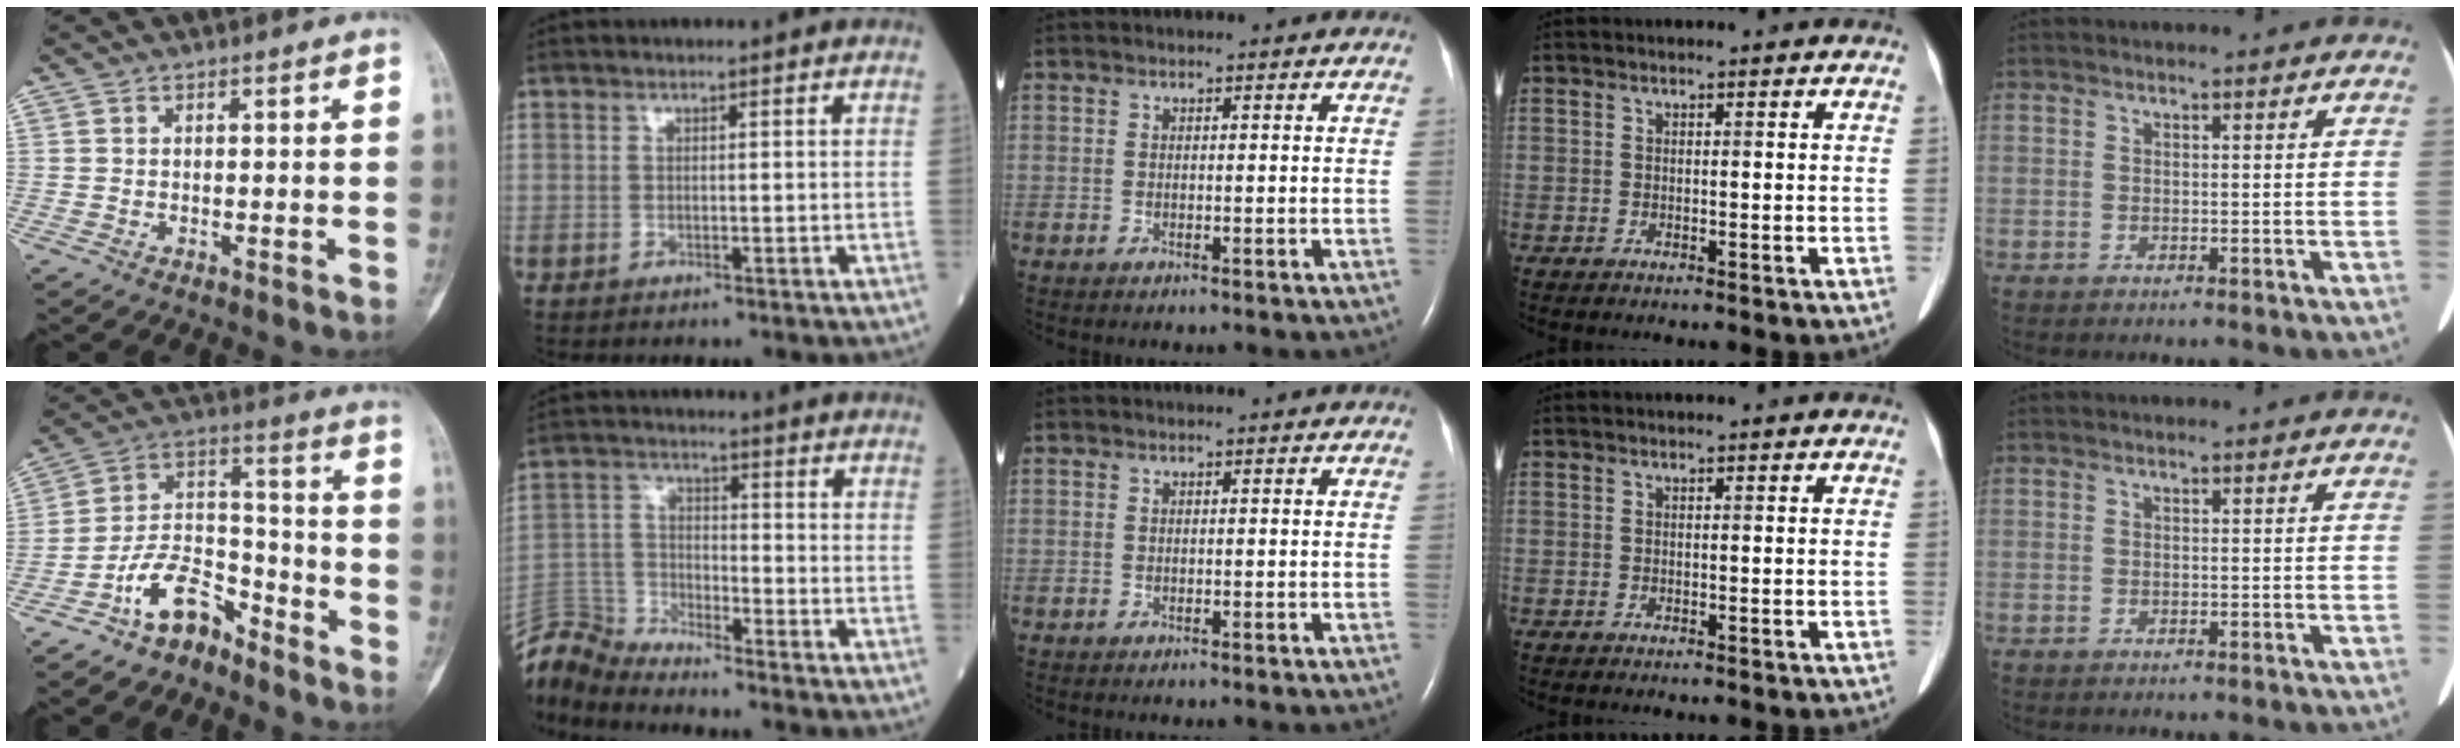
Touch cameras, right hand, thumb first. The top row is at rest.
{"thumb": {"total": 10.5, "force": [-7.7, 5.2, 4.9], "torque": [-0.082, 0.089, -0.150]}, "index": {"total": 8.3, "force": [-8.3, -0.9, -0.4], "torque": [-0.003, 0.013, -0.165]}}